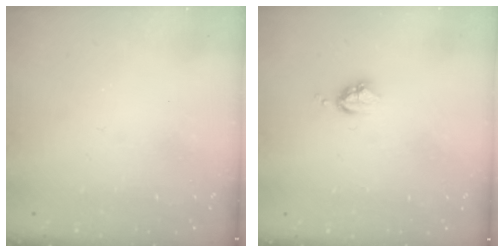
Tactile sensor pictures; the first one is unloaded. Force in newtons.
{"total": 3.7, "press": 3.7, "slide": 0.5}